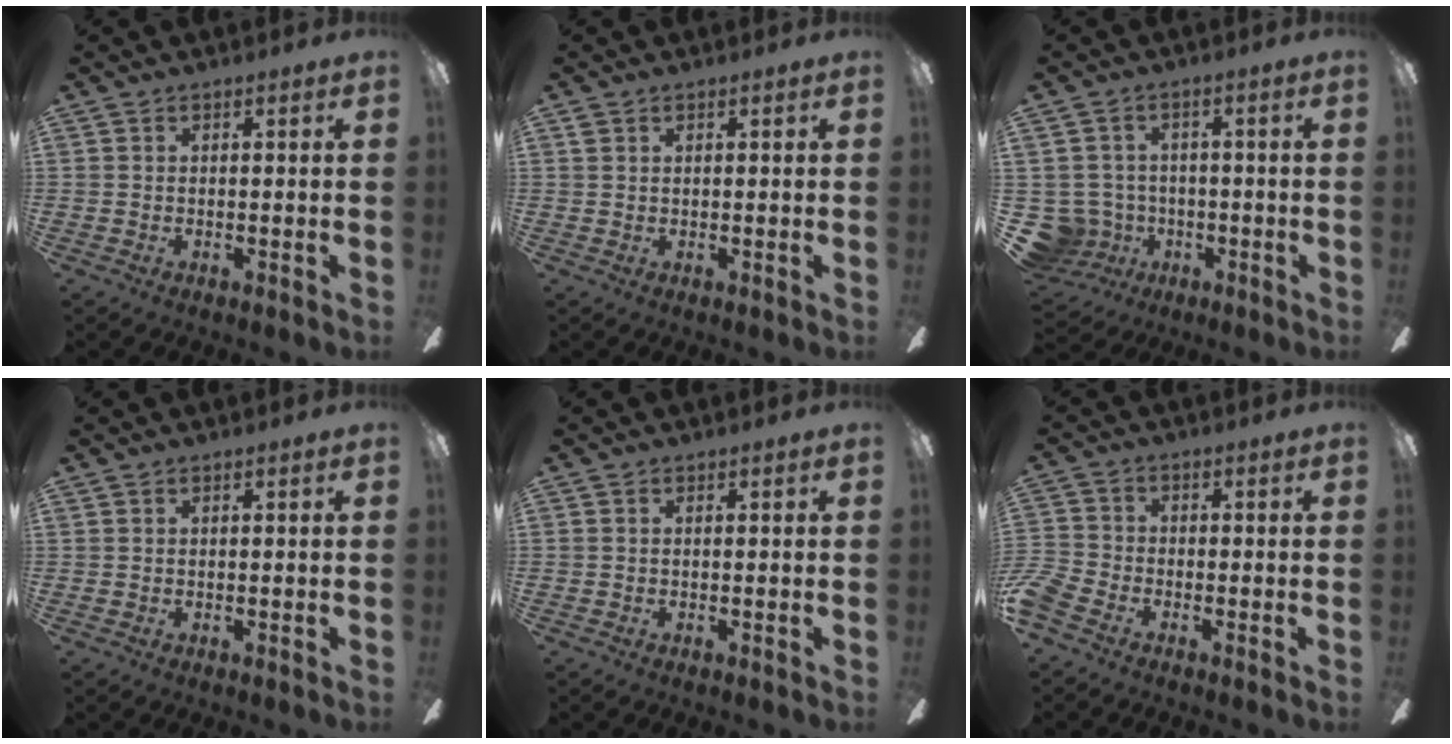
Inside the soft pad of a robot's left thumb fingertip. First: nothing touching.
{"total": 0.9, "force": [0.6, 0.6, 0.4], "torque": [-0.010, 0.003, 0.010]}
{"total": 7.6, "force": [-1.7, 7.2, 1.9], "torque": [-0.084, 0.008, -0.028]}
{"total": 0.0}
{"total": 0.0}
{"total": 4.8, "force": [-2.8, 3.1, 2.3], "torque": [-0.059, 0.012, -0.056]}